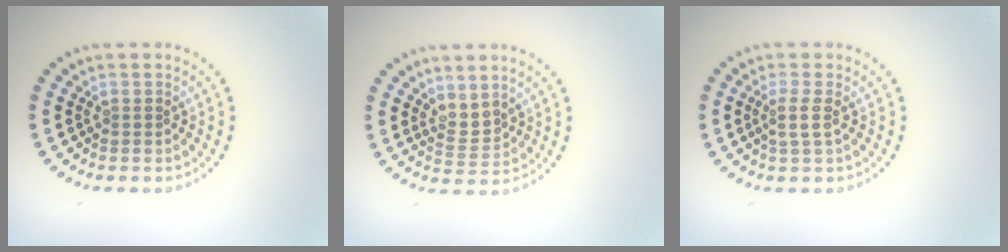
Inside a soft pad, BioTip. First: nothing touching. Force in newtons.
{"total": 1.8, "press": 1.3, "slide": 1.3}
{"total": 1.6, "press": 1.2, "slide": 1.0}